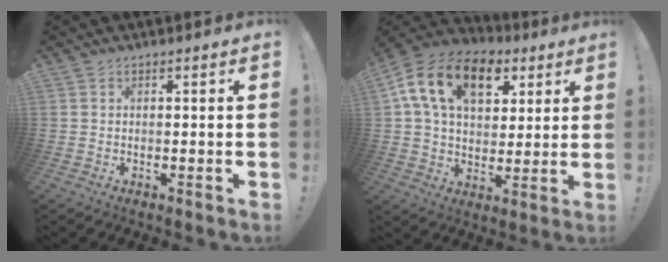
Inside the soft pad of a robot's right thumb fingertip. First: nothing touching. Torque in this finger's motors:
{"motor_torque": [2.47, 2.53, 1.16, -0.01, 0.33]}